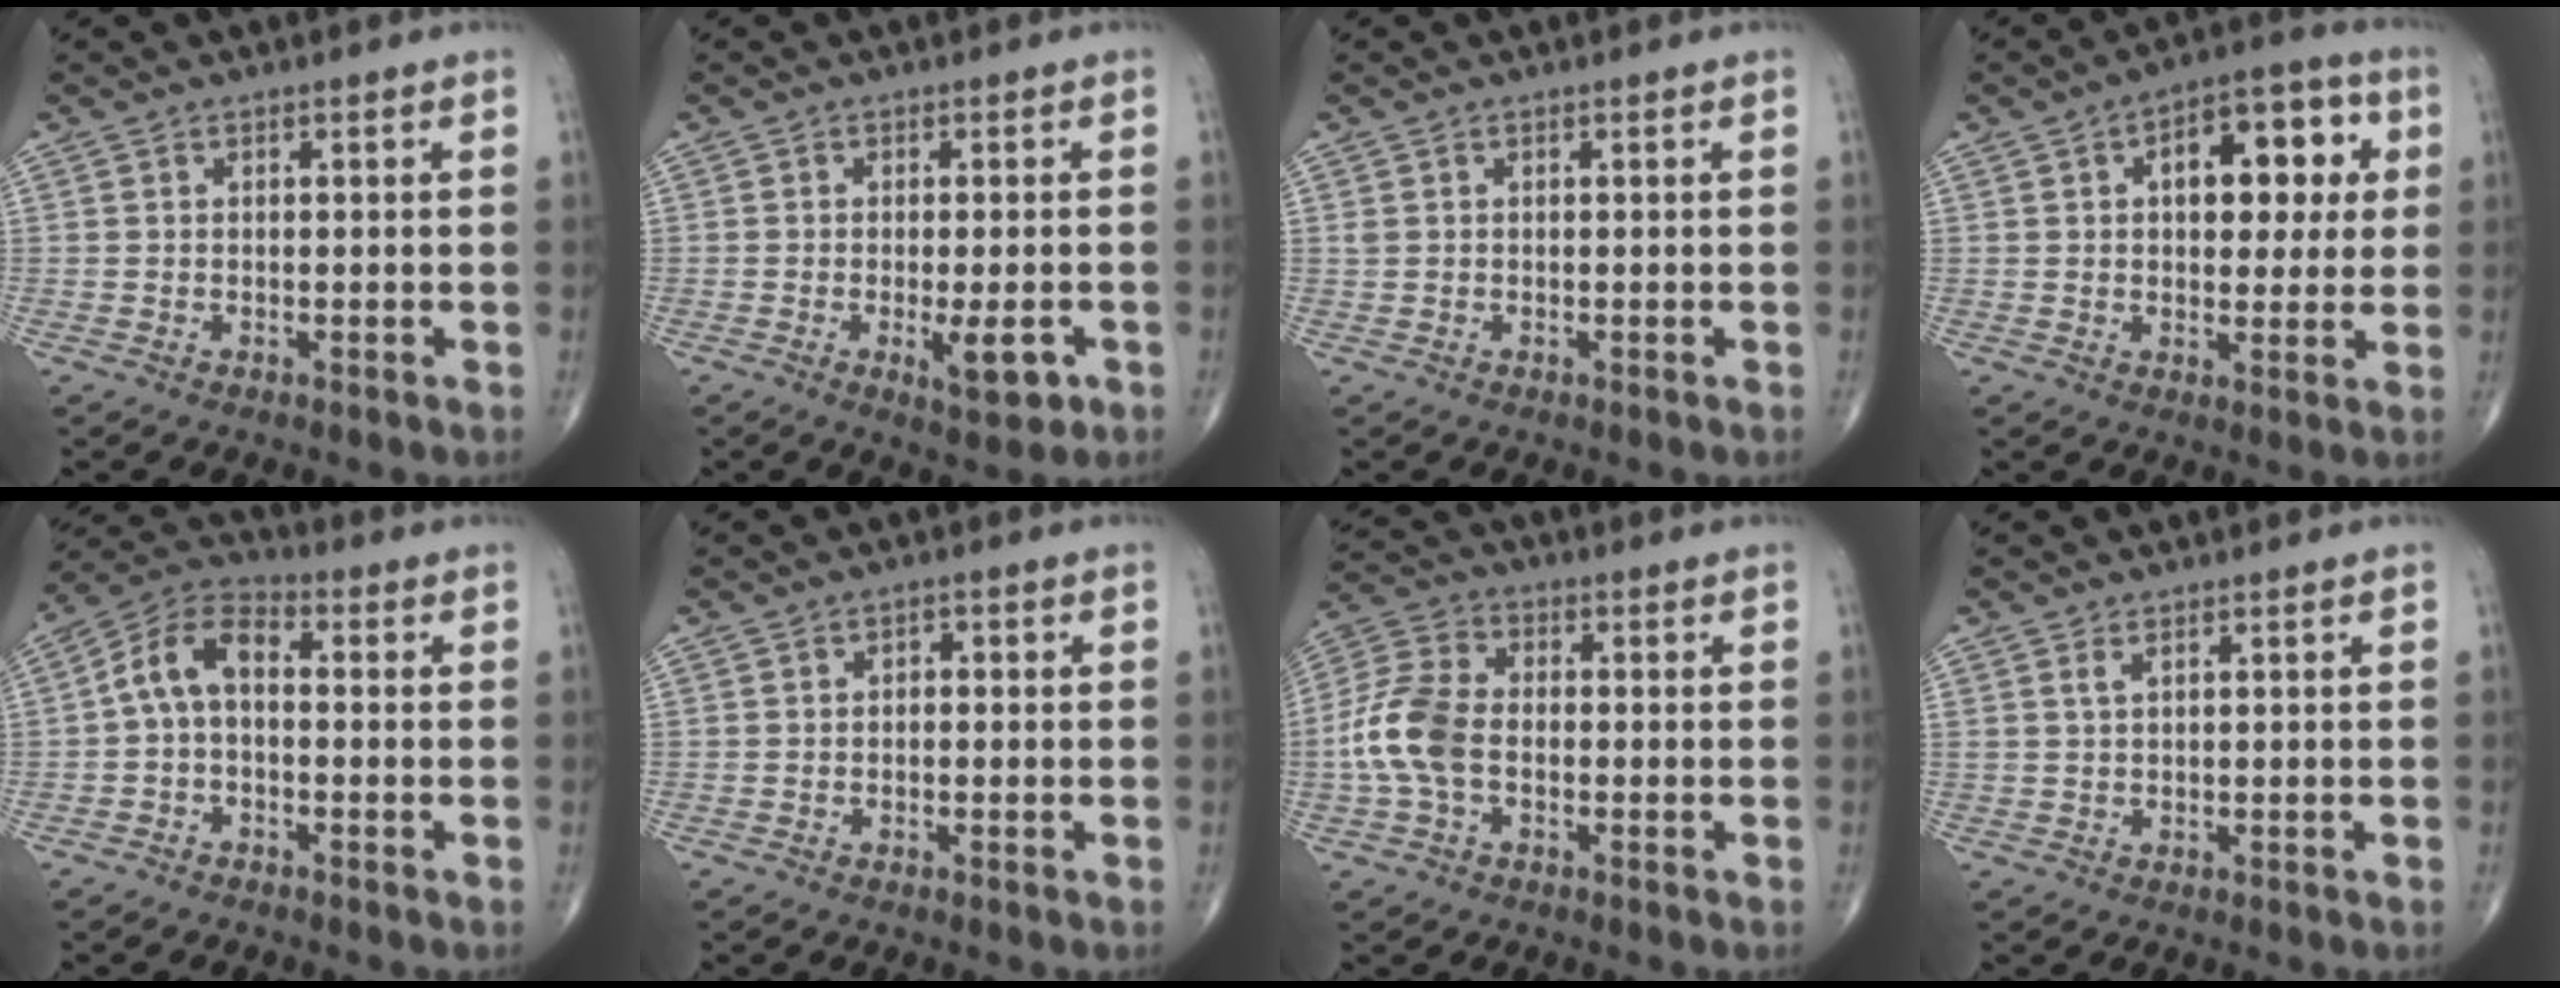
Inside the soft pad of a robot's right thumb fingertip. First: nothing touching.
{"total": 5.5, "force": [-1.8, 1.8, 4.9], "torque": [-0.065, -0.008, -0.022]}
{"total": 0.6, "force": [0.2, 0.5, 0.4], "torque": [-0.007, 0.005, 0.005]}
{"total": 14.1, "force": [3.4, 7.7, 11.3], "torque": [-0.113, 0.014, 0.044]}
{"total": 8.4, "force": [-0.2, 4.9, 6.8], "torque": [-0.120, 0.032, -0.021]}
{"total": 1.3, "force": [0.0, 0.9, 1.0], "torque": [-0.005, 0.006, -0.006]}
{"total": 10.4, "force": [-1.7, 6.5, 7.9], "torque": [-0.174, 0.027, -0.043]}
{"total": 1.1, "force": [0.7, 0.2, 0.8], "torque": [-0.019, 0.002, 0.015]}